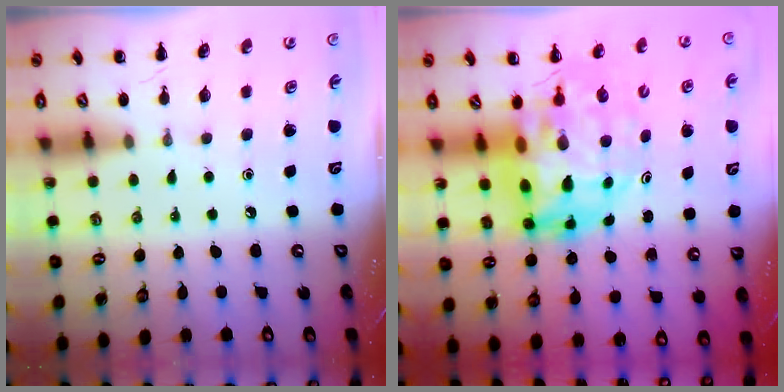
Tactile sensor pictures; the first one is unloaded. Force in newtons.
{"total": 16.6, "press": 15.8, "slide": 5.1}